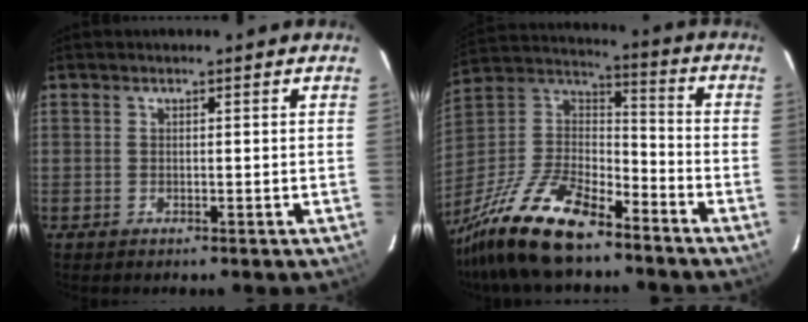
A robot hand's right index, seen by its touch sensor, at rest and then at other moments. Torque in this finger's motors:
{"motor_torque": [1.04, -1.10, 0.46, 0.10]}